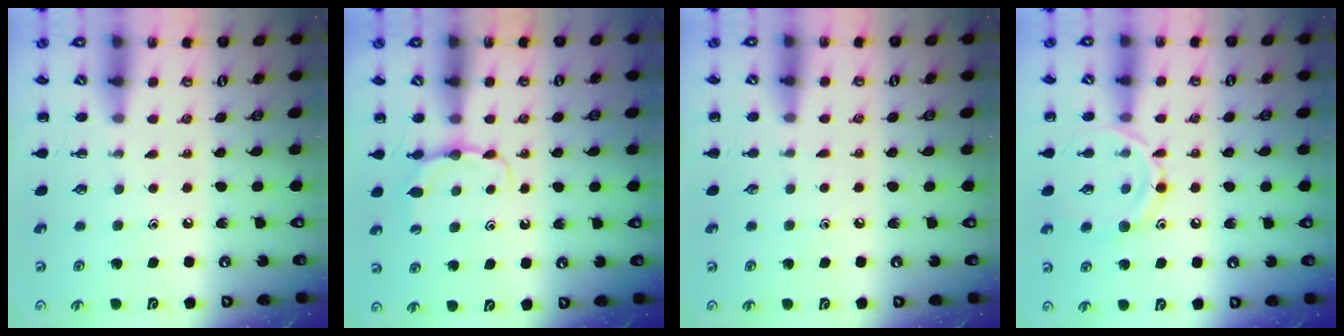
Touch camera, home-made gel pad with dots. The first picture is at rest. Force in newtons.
{"total": 5.2, "press": 5.1, "slide": 1.1}
{"total": 4.2, "press": 3.9, "slide": 1.4}
{"total": 11.5, "press": 11.4, "slide": 0.9}